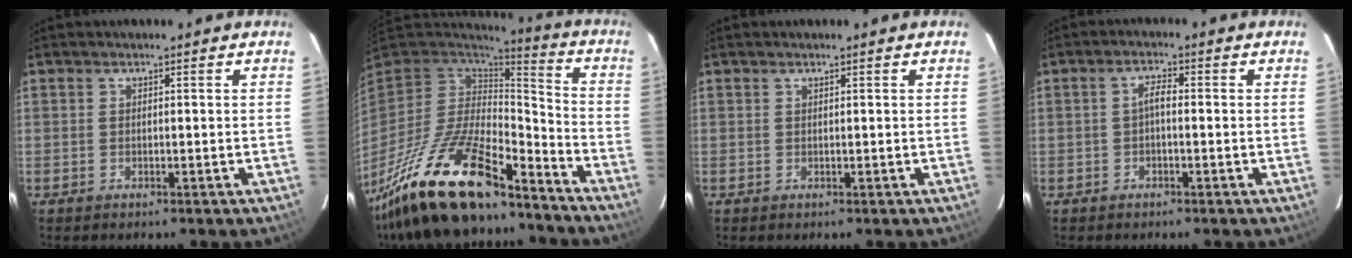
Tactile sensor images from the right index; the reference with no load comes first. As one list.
[{"total": 24.6, "force": [-17.4, 7.6, 15.7], "torque": [-0.309, -0.039, -0.301]}, {"total": 0.0}, {"total": 2.1, "force": [-0.4, 0.7, 2.0], "torque": [-0.039, 0.010, -0.008]}]